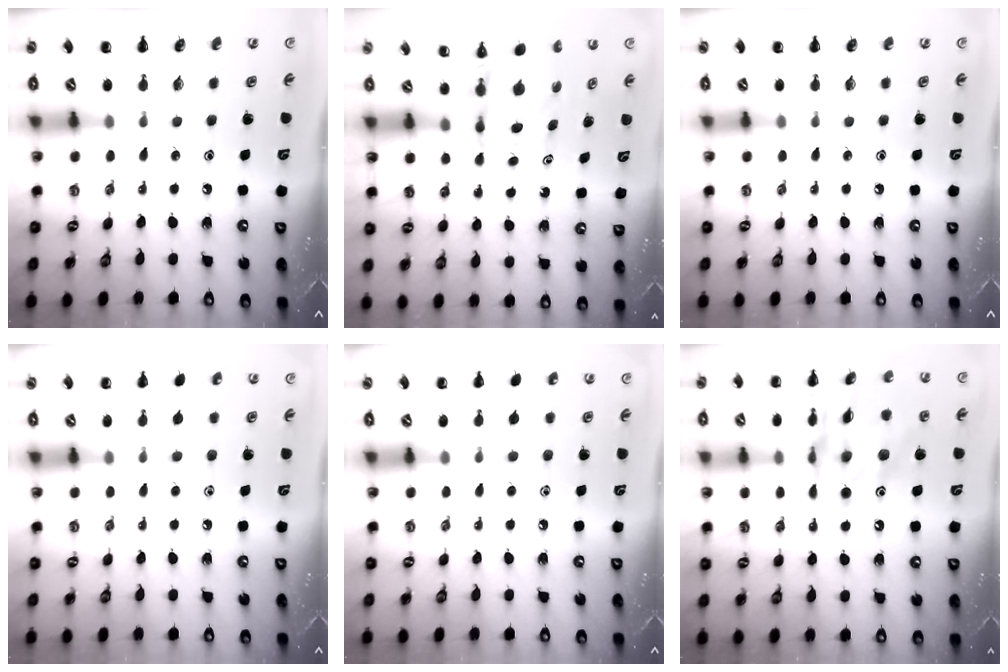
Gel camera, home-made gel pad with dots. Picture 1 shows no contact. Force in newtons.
{"total": 3.9, "press": 3.9, "slide": 0.3}
{"total": 0.0}
{"total": 2.5, "press": 2.2, "slide": 1.2}
{"total": 2.5, "press": 2.2, "slide": 1.2}
{"total": 15.0, "press": 14.5, "slide": 3.9}